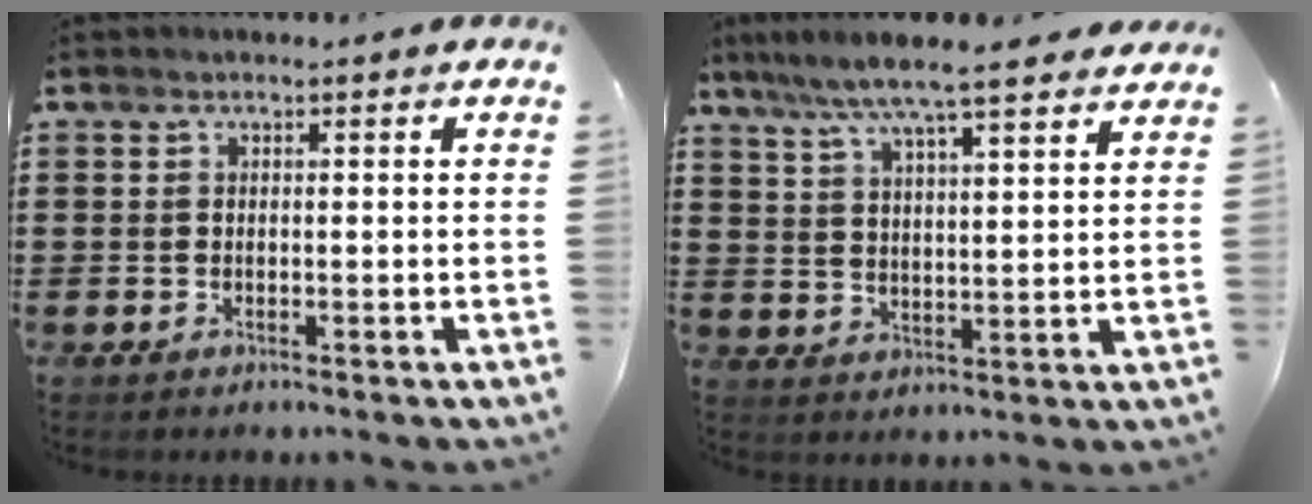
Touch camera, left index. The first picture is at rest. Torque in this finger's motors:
{"motor_torque": [2.14, 0.00, 0.42, 0.21]}